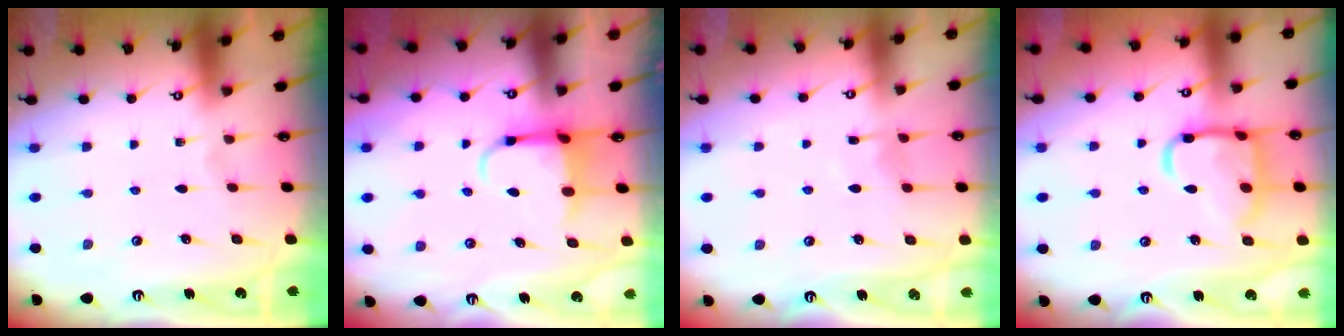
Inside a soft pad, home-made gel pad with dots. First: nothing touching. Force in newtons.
{"total": 5.0, "press": 4.9, "slide": 0.8}
{"total": 6.0, "press": 6.0, "slide": 0.6}
{"total": 15.5, "press": 15.4, "slide": 1.3}